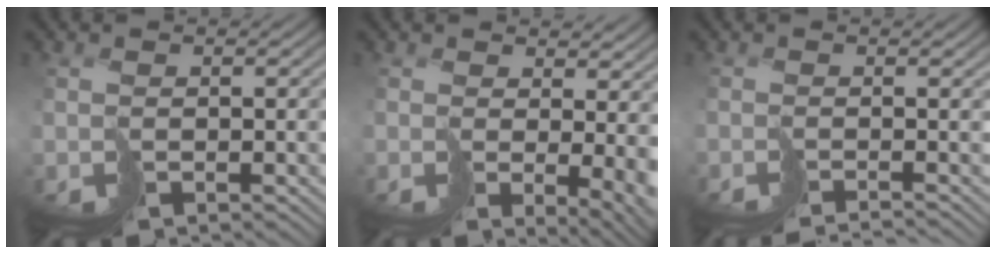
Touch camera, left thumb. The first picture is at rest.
{"total": 5.9, "force": [1.2, 2.2, 5.4], "torque": [-0.087, -0.017, 0.040]}
{"total": 2.9, "force": [-2.4, -0.7, 1.5], "torque": [-0.005, -0.009, -0.034]}